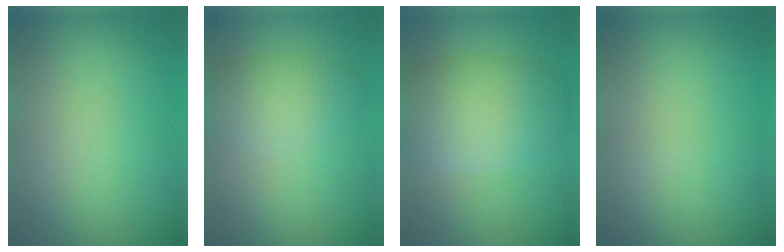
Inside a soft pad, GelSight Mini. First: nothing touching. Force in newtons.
{"total": 3.5, "press": 3.5, "slide": 0.1}
{"total": 6.8, "press": 6.8, "slide": 0.5}
{"total": 0.0}